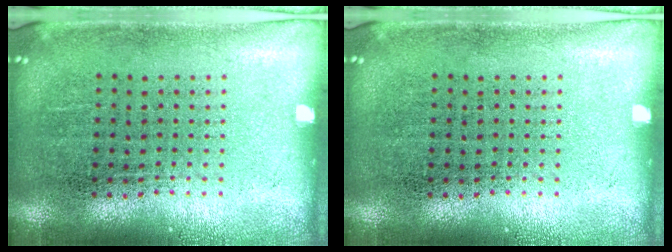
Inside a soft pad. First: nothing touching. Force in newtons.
{"total": 0.0}